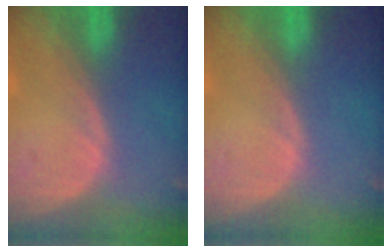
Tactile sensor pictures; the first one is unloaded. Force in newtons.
{"total": 0.0}